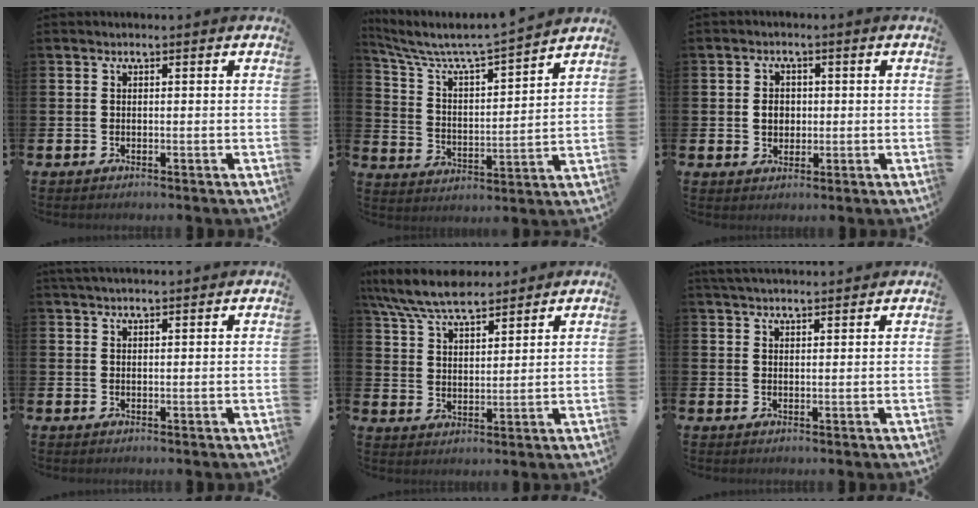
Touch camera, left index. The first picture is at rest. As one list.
[{"total": 6.6, "force": [6.1, 0.3, 2.2], "torque": [-0.074, -0.051, 0.098]}, {"total": 2.8, "force": [0.2, 2.4, 1.5], "torque": [-0.016, 0.003, -0.002]}, {"total": 2.2, "force": [2.2, 0.2, 0.5], "torque": [-0.004, -0.008, 0.037]}, {"total": 7.8, "force": [7.3, 1.4, 2.3], "torque": [-0.073, -0.030, 0.134]}, {"total": 3.0, "force": [3.0, 0.2, 0.4], "torque": [-0.011, -0.011, 0.055]}]